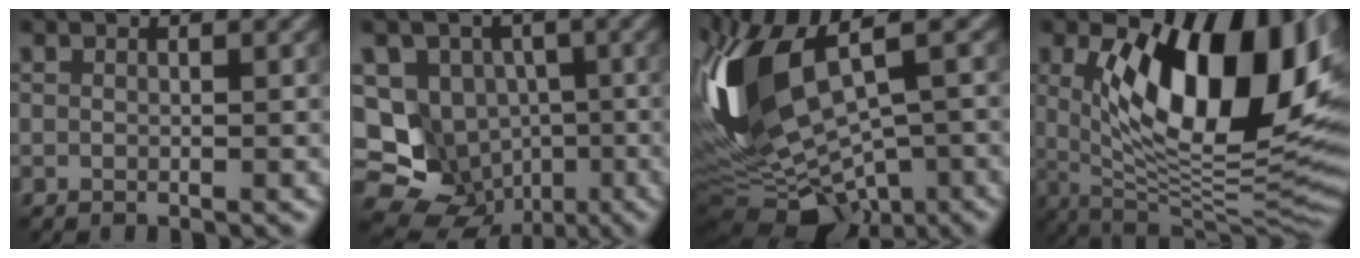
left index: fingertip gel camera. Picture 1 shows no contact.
{"total": 13.2, "force": [-3.2, 11.9, 4.8], "torque": [-0.099, -0.006, -0.057]}
{"total": 13.2, "force": [-1.2, 6.9, 11.1], "torque": [-0.243, -0.007, -0.006]}
{"total": 15.5, "force": [3.4, 7.2, 13.3], "torque": [-0.182, -0.014, 0.055]}